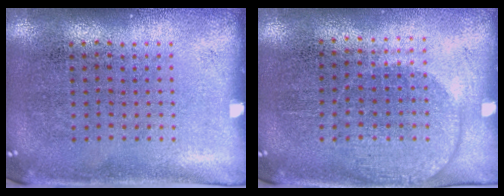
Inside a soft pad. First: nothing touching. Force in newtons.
{"total": 1.4, "press": 1.2, "slide": 0.6}